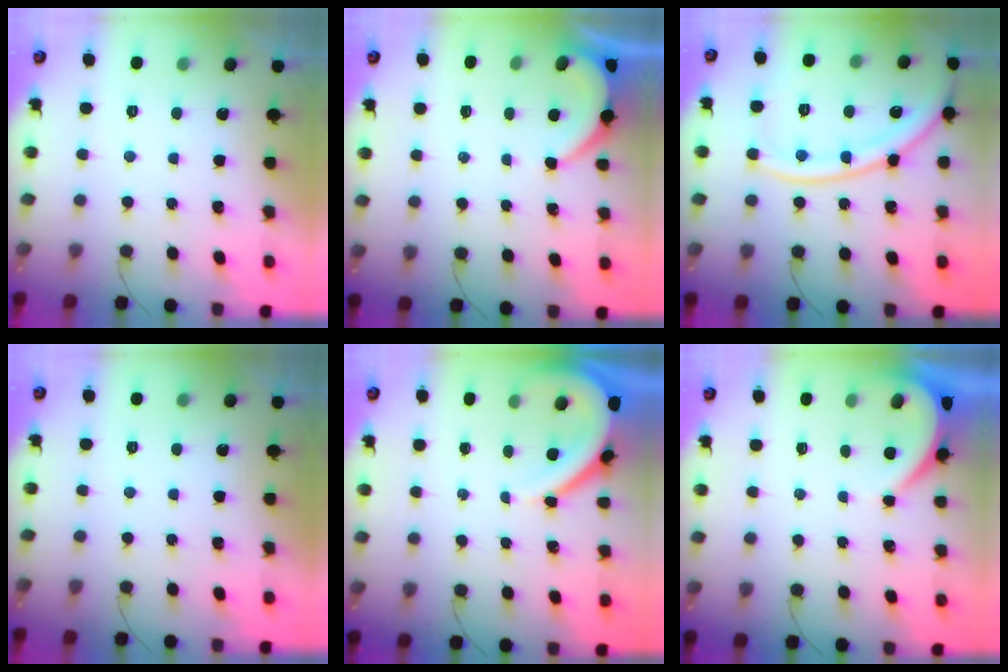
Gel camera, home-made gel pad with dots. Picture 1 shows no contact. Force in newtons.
{"total": 2.6, "press": 2.6, "slide": 0.3}
{"total": 16.5, "press": 16.4, "slide": 1.8}
{"total": 0.0}
{"total": 6.4, "press": 6.4, "slide": 0.9}
{"total": 3.9, "press": 3.9, "slide": 0.6}